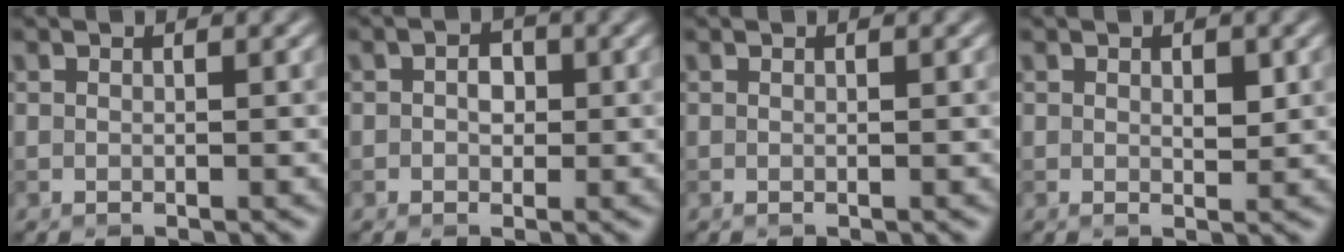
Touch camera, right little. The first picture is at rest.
{"total": 1.6, "force": [0.0, 1.2, 1.0], "torque": [-0.014, 0.000, -0.003]}
{"total": 0.0}
{"total": 1.3, "force": [0.4, 0.7, 1.1], "torque": [-0.013, -0.004, 0.007]}